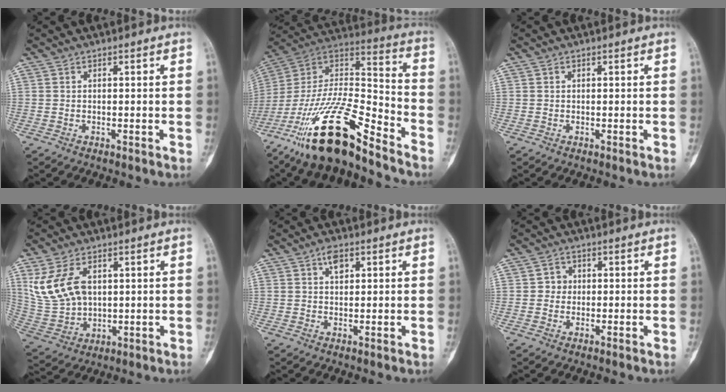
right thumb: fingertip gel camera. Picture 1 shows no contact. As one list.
[{"total": 23.7, "force": [-16.7, 6.3, 15.6], "torque": [-0.327, 0.064, -0.306]}, {"total": 0.0}, {"total": 11.7, "force": [3.7, 7.5, 8.1], "torque": [-0.157, -0.010, 0.090]}, {"total": 2.8, "force": [1.5, 1.6, 1.9], "torque": [-0.022, -0.002, 0.022]}, {"total": 2.3, "force": [0.0, 2.2, 0.7], "torque": [0.006, 0.007, -0.005]}]